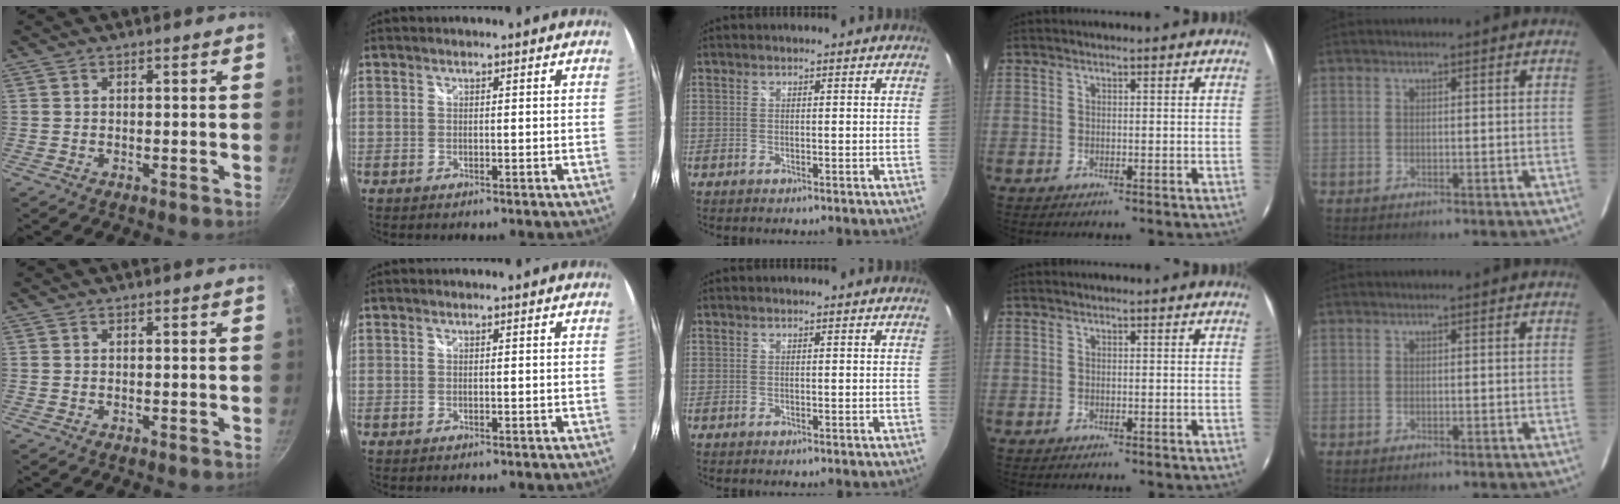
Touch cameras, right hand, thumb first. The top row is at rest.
{}